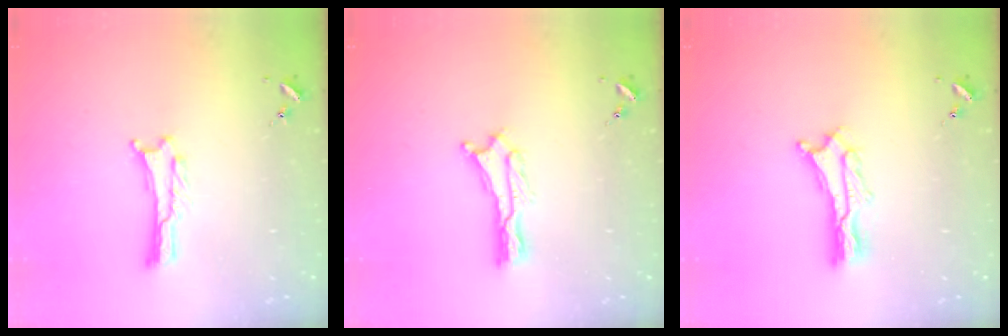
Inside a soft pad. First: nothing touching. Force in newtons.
{"total": 0.7, "press": 0.7, "slide": 0.1}
{"total": 2.0, "press": 2.0, "slide": 0.2}